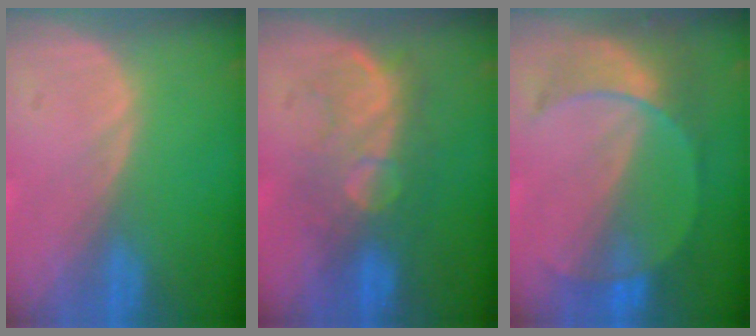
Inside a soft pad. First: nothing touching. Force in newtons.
{"total": 8.2, "press": 7.8, "slide": 2.5}
{"total": 7.3, "press": 7.0, "slide": 1.8}